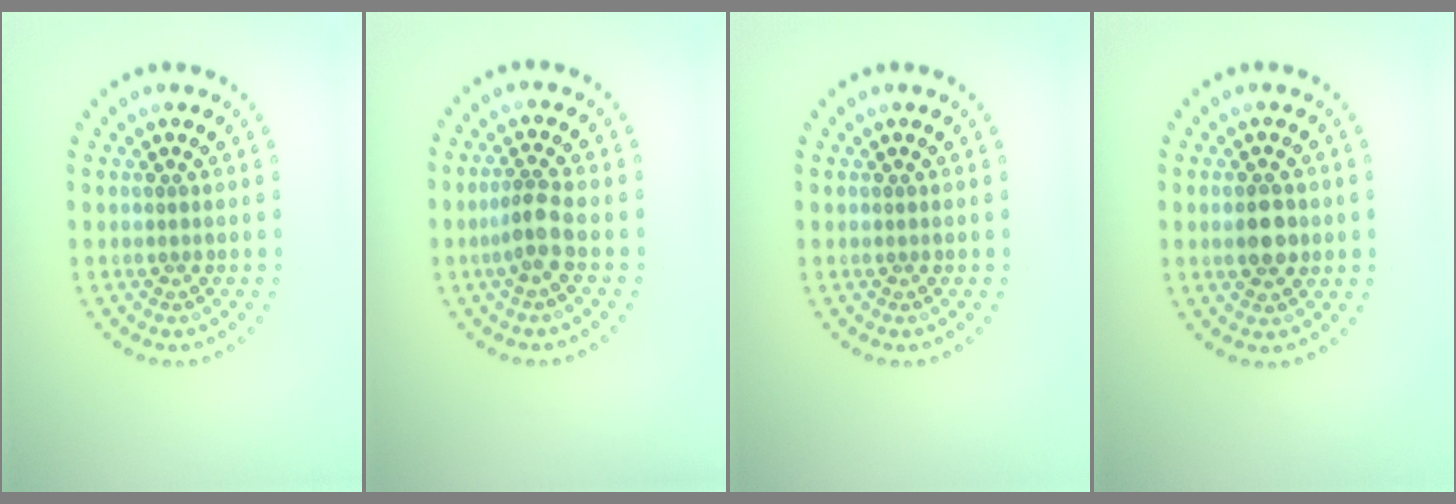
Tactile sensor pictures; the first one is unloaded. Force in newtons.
{"total": 2.3, "press": 1.8, "slide": 1.5}
{"total": 0.0}
{"total": 3.3, "press": 3.3, "slide": 0.1}